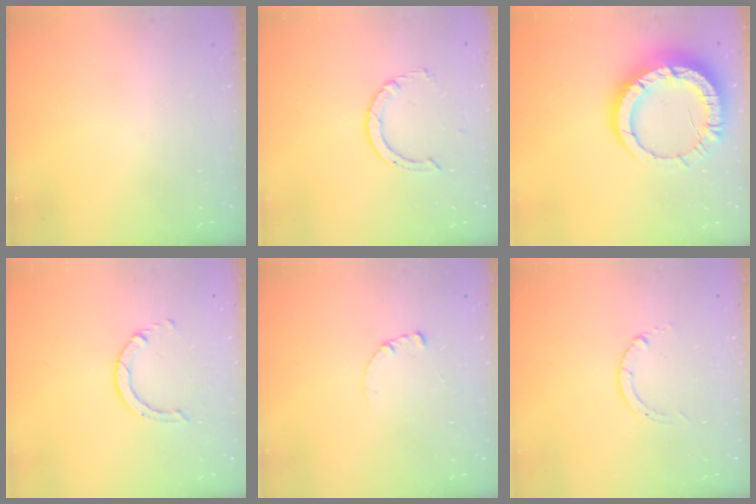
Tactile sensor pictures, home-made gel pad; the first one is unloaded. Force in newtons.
{"total": 1.7, "press": 1.7, "slide": 0.1}
{"total": 17.7, "press": 17.7, "slide": 1.5}
{"total": 5.5, "press": 5.5, "slide": 0.5}
{"total": 0.7, "press": 0.7, "slide": 0.2}
{"total": 0.0}